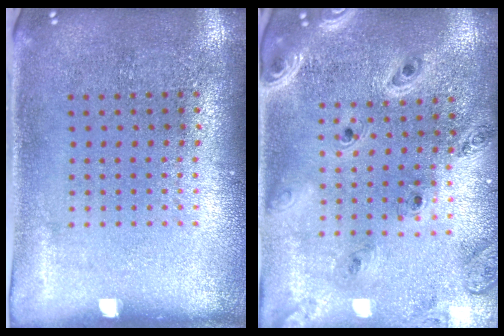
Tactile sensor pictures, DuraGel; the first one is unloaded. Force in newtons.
{"total": 1.6, "press": 1.6, "slide": 0.3}